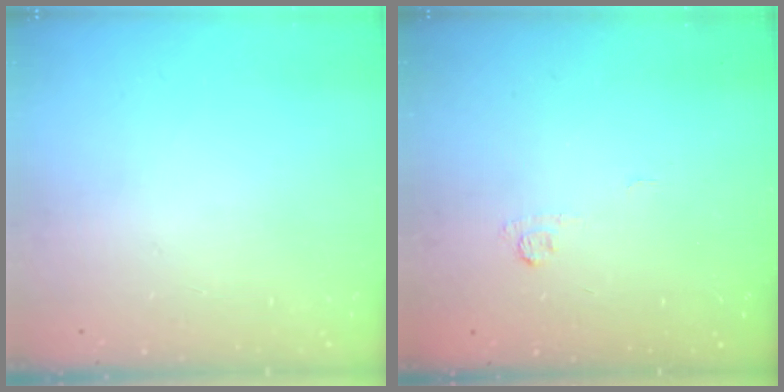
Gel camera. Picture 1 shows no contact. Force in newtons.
{"total": 3.4, "press": 3.2, "slide": 1.0}